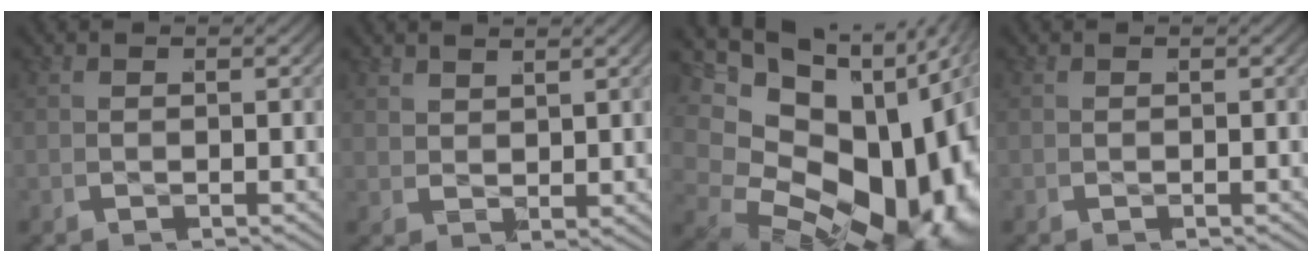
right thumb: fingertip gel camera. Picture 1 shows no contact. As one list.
[{"total": 1.9, "force": [1.9, -0.1, -0.1], "torque": [0.005, 0.005, 0.040]}, {"total": 21.8, "force": [-1.4, 14.7, 16.1], "torque": [-0.260, -0.042, -0.006]}, {"total": 0.0}]